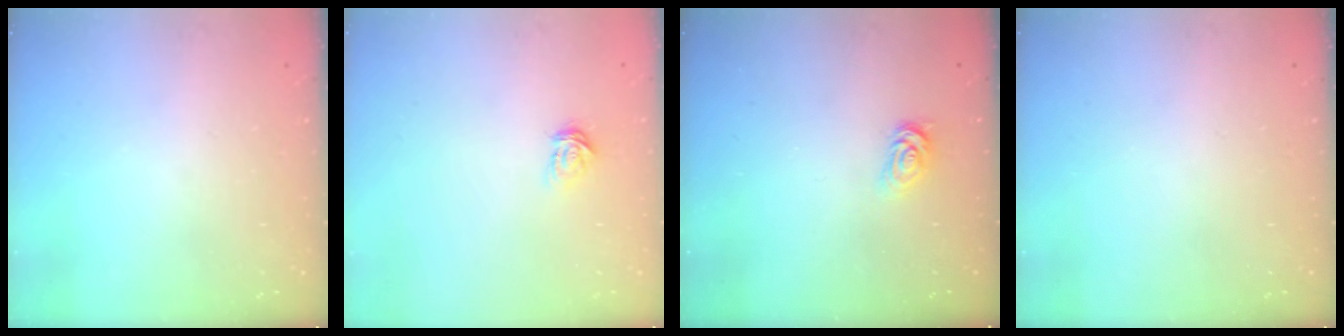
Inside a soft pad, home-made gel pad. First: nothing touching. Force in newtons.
{"total": 3.4, "press": 3.4, "slide": 0.4}
{"total": 2.5, "press": 2.5, "slide": 0.4}
{"total": 0.0}